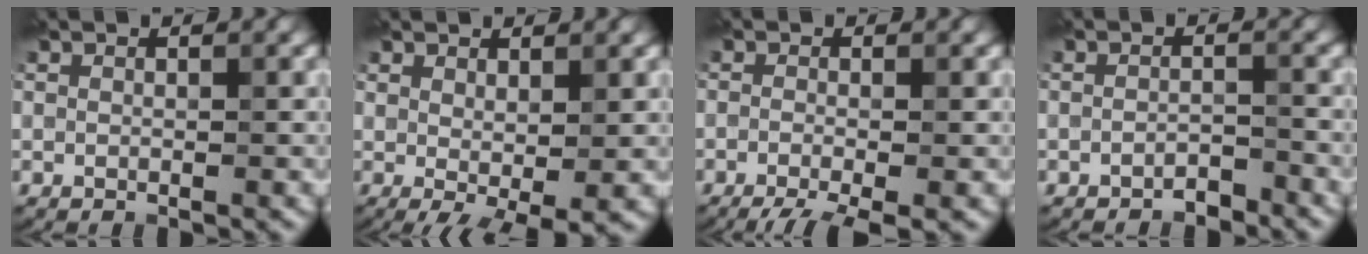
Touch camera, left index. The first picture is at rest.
{"total": 2.8, "force": [0.3, 0.7, 2.7], "torque": [-0.042, -0.011, 0.011]}
{"total": 4.3, "force": [-2.6, 1.0, 3.2], "torque": [-0.046, -0.010, -0.047]}
{"total": 1.5, "force": [-1.4, 0.3, 0.5], "torque": [-0.007, 0.005, -0.025]}